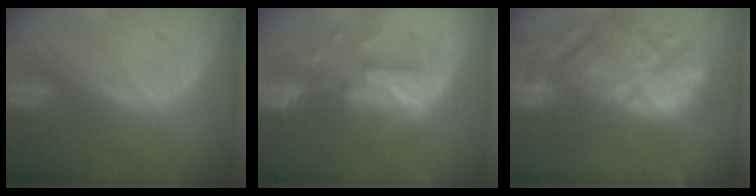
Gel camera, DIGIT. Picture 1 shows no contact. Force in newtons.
{"total": 8.3, "press": 8.2, "slide": 0.4}
{"total": 15.2, "press": 13.0, "slide": 7.9}